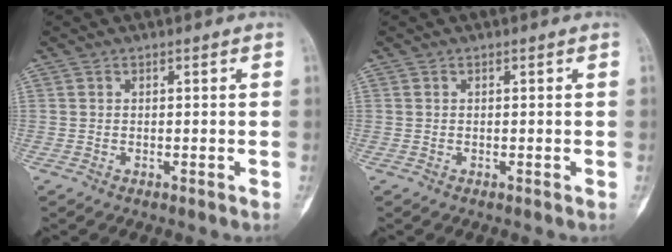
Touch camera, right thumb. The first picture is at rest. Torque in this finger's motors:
{"motor_torque": [0.05, 0.05, 0.11, 0.00, 0.02]}